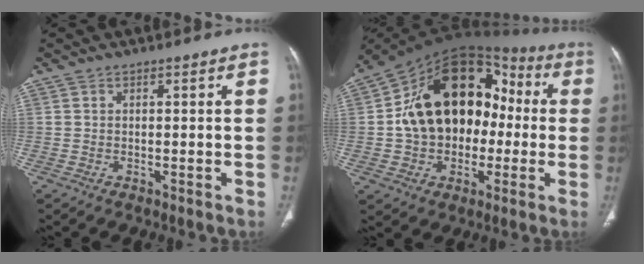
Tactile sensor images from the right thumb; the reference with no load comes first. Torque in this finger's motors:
{"motor_torque": [0.09, 2.04, 1.05, 0.66, 0.53]}